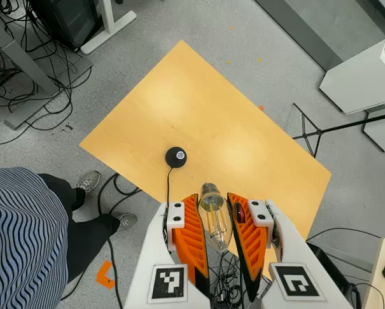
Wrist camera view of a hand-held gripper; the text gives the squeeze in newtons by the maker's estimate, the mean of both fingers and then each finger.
{"total": 23.8, "left": 25.9, "right": 21.6}